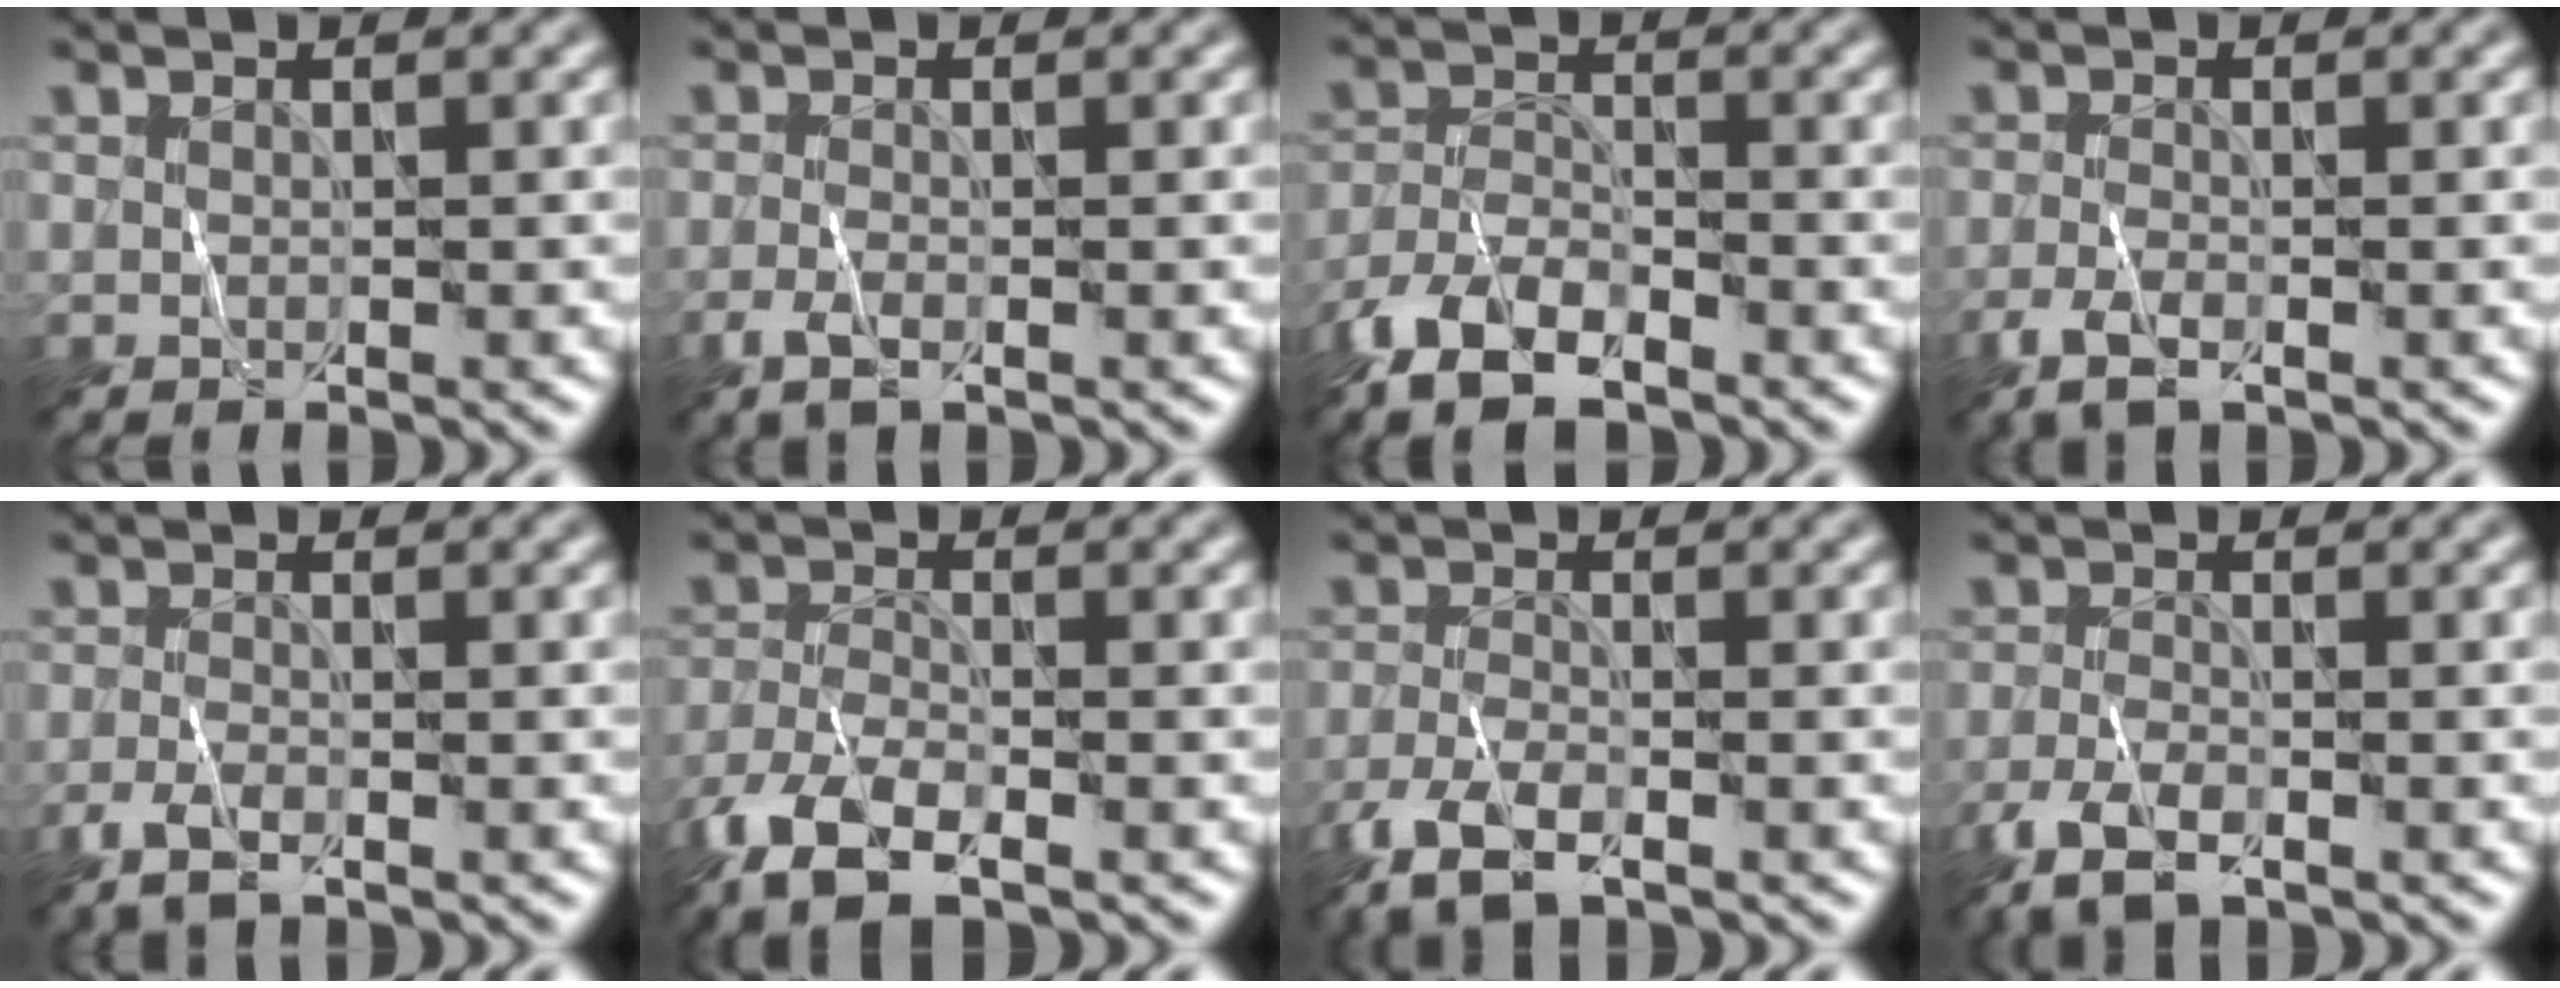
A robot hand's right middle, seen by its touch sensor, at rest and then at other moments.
{"total": 1.9, "force": [-0.9, 0.7, 1.6], "torque": [-0.037, -0.004, -0.023]}
{"total": 7.8, "force": [-5.3, 3.3, 4.6], "torque": [-0.092, -0.012, -0.107]}
{"total": 2.7, "force": [-1.5, 1.0, 2.1], "torque": [-0.049, -0.007, -0.035]}
{"total": 2.4, "force": [-1.4, 0.8, 1.8], "torque": [-0.043, -0.005, -0.034]}
{"total": 6.5, "force": [-4.1, 2.6, 4.3], "torque": [-0.090, -0.015, -0.086]}
{"total": 4.5, "force": [-2.9, 1.6, 3.0], "torque": [-0.070, -0.013, -0.063]}
{"total": 4.1, "force": [-2.5, 1.6, 2.7], "torque": [-0.064, -0.012, -0.055]}